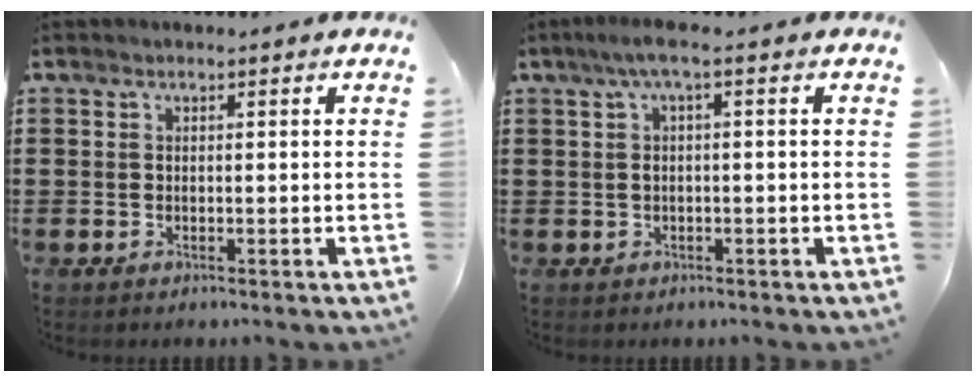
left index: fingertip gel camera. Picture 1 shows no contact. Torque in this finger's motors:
{"motor_torque": [1.82, -0.31, 0.30, 0.12]}